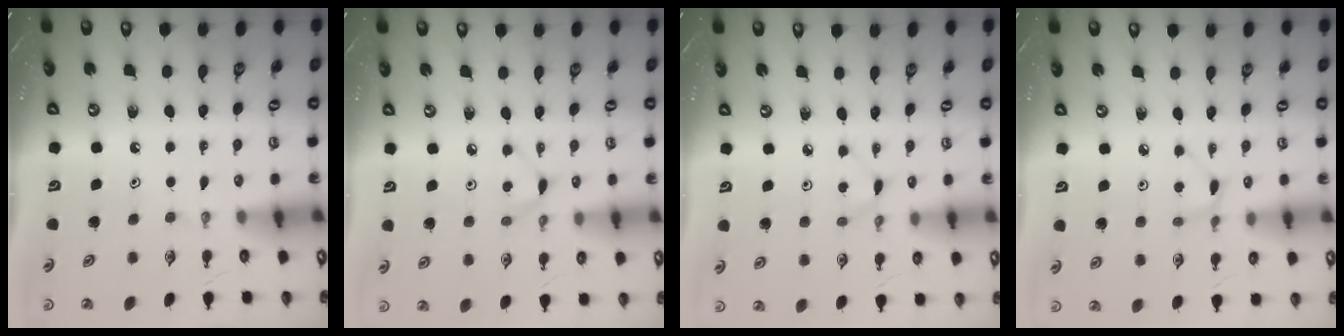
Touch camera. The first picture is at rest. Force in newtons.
{"total": 4.8, "press": 4.7, "slide": 0.7}
{"total": 2.9, "press": 2.8, "slide": 0.4}
{"total": 2.9, "press": 2.9, "slide": 0.4}